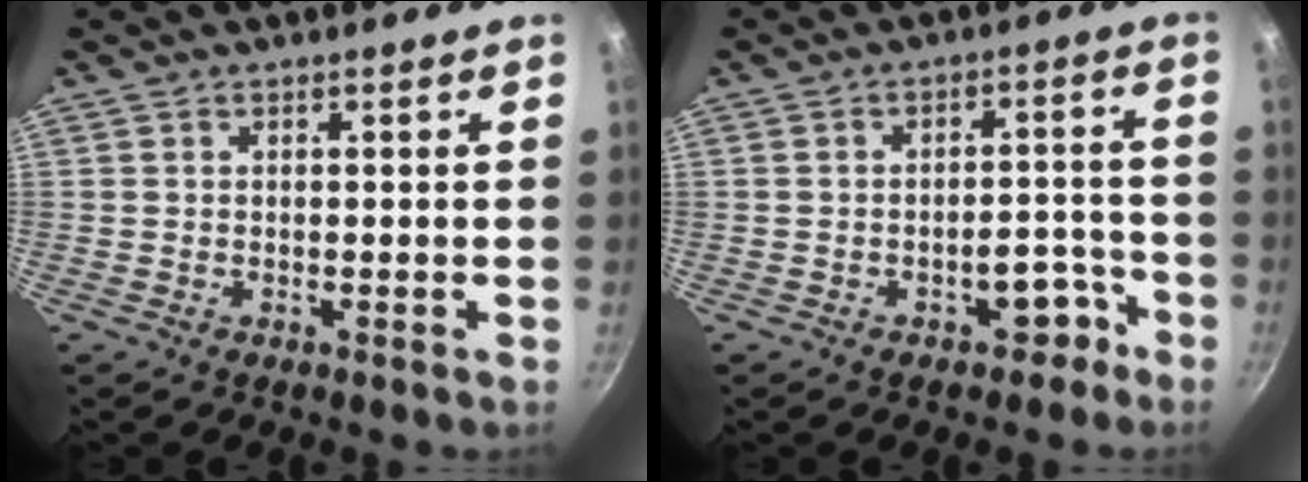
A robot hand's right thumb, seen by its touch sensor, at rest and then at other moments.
{"total": 5.7, "force": [-3.3, 3.3, 3.3], "torque": [-0.012, 0.045, -0.029]}